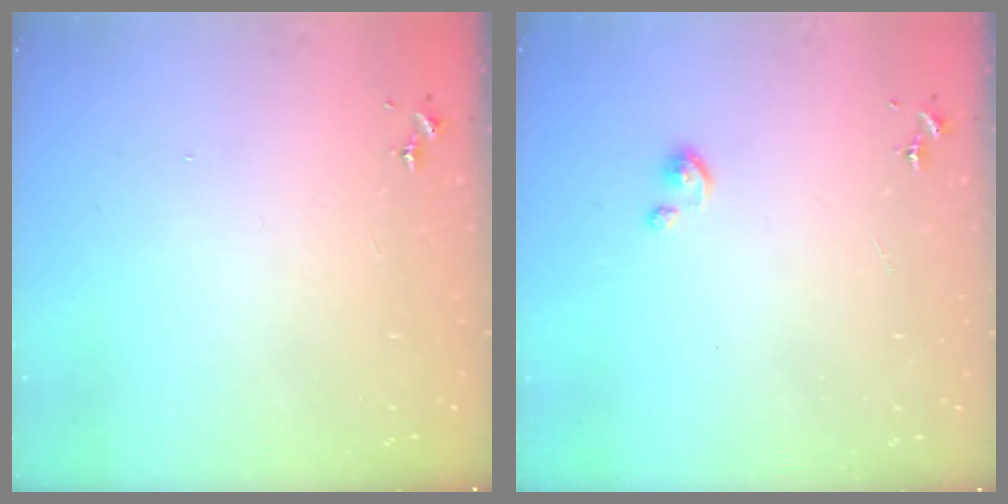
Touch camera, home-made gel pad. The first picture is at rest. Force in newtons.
{"total": 2.4, "press": 2.4, "slide": 0.3}